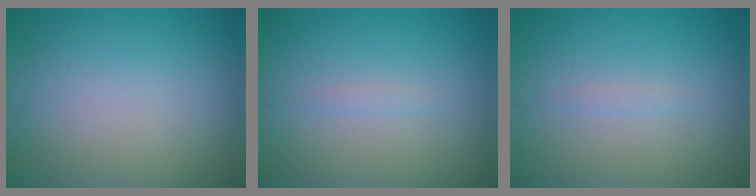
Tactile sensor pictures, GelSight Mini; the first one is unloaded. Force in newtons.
{"total": 0.6, "press": 0.6, "slide": 0.0}
{"total": 0.6, "press": 0.6, "slide": 0.0}